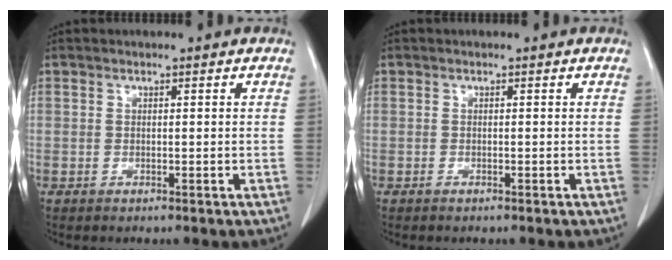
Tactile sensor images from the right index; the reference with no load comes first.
{"total": 0.0}